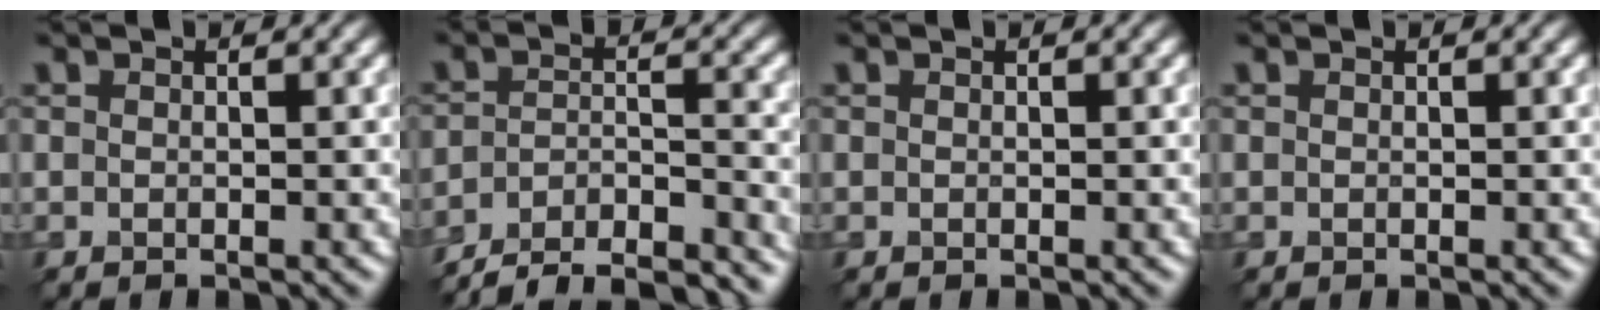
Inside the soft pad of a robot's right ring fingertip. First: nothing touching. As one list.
[{"total": 11.4, "force": [-10.4, 2.7, 3.8], "torque": [-0.050, -0.020, -0.147]}, {"total": 0.0}, {"total": 0.0}]